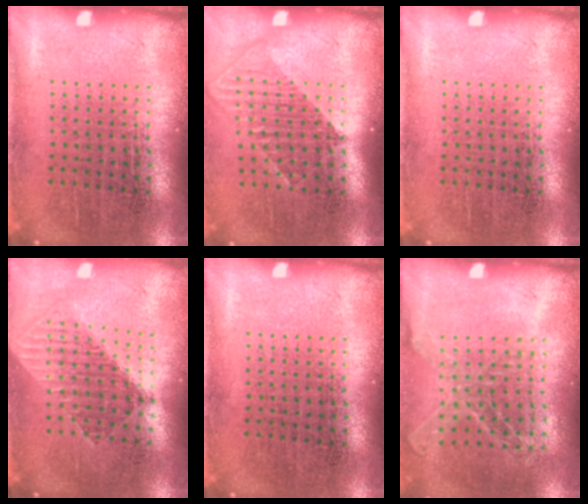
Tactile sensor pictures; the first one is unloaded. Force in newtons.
{"total": 1.2, "press": 1.0, "slide": 0.8}
{"total": 0.0}
{"total": 1.6, "press": 1.4, "slide": 0.7}
{"total": 0.0}
{"total": 1.1, "press": 1.1, "slide": 0.3}